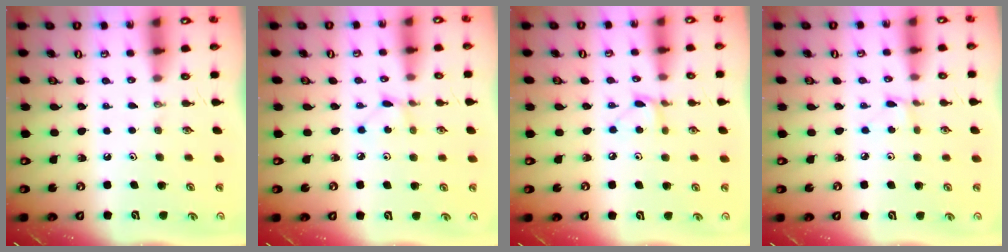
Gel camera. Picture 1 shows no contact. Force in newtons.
{"total": 1.3, "press": 1.3, "slide": 0.1}
{"total": 5.2, "press": 5.2, "slide": 0.6}
{"total": 1.9, "press": 1.9, "slide": 0.2}